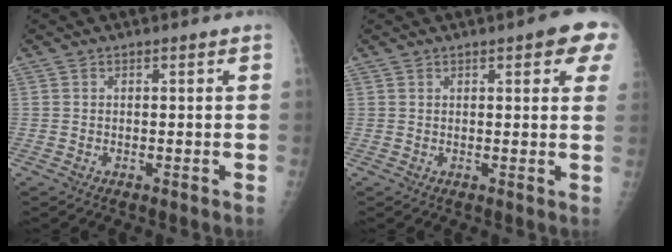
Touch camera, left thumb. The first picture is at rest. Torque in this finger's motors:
{"motor_torque": [2.45, 2.56, 0.67, -0.30, 0.07]}